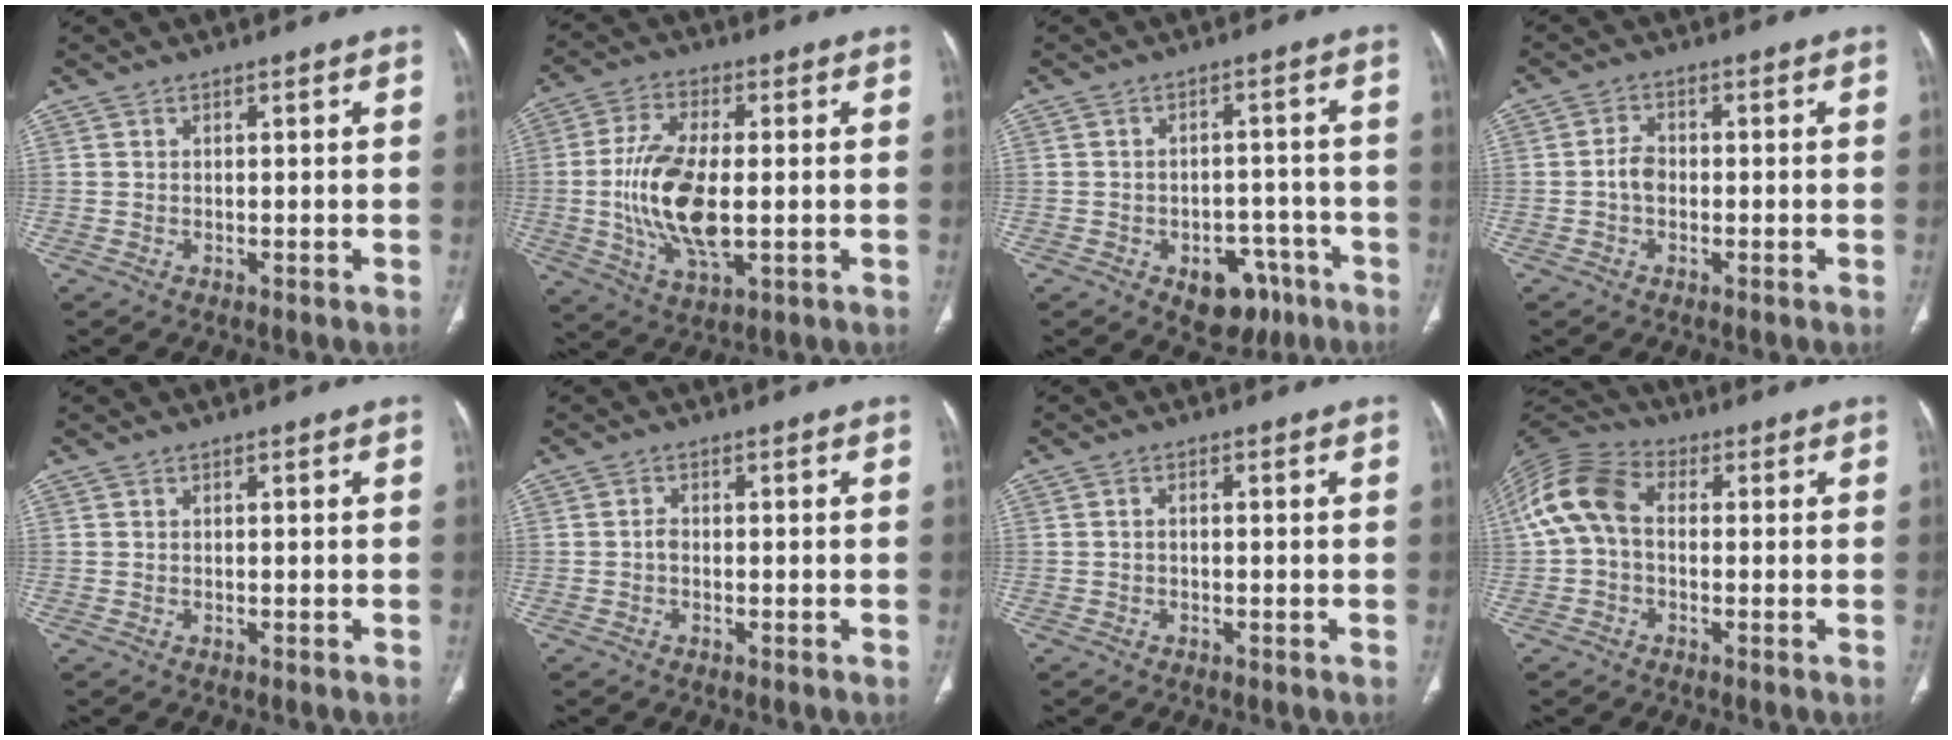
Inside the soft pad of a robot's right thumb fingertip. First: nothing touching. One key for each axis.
{"total": 14.7, "fx": -0.9, "fy": 6.4, "fz": 13.1, "tx": -0.265, "ty": -0.007, "tz": -0.014}
{"total": 9.1, "fx": -4.9, "fy": 6.0, "fz": 4.8, "tx": -0.031, "ty": 0.040, "tz": -0.057}
{"total": 3.1, "fx": -0.6, "fy": 2.2, "fz": 2.1, "tx": -0.030, "ty": 0.011, "tz": -0.019}
{"total": 0.0}
{"total": 1.2, "fx": -0.3, "fy": 0.8, "fz": 0.8, "tx": -0.012, "ty": 0.003, "tz": -0.010}
{"total": 0.9, "fx": -0.2, "fy": 0.6, "fz": 0.6, "tx": -0.010, "ty": 0.003, "tz": -0.007}
{"total": 11.2, "fx": 0.5, "fy": 7.7, "fz": 8.2, "tx": -0.167, "ty": 0.030, "tz": -0.004}